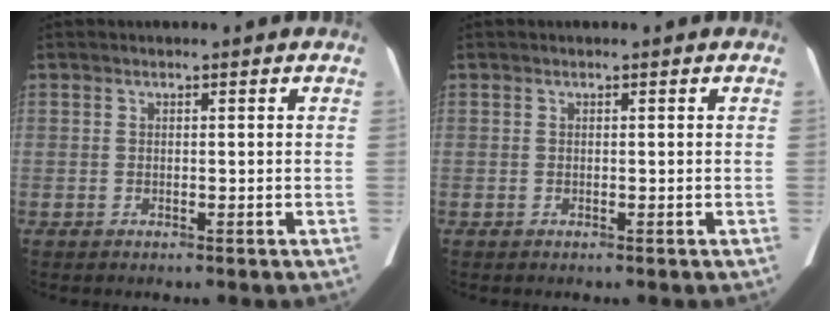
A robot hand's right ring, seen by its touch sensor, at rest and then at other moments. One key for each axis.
{"total": 0.0}